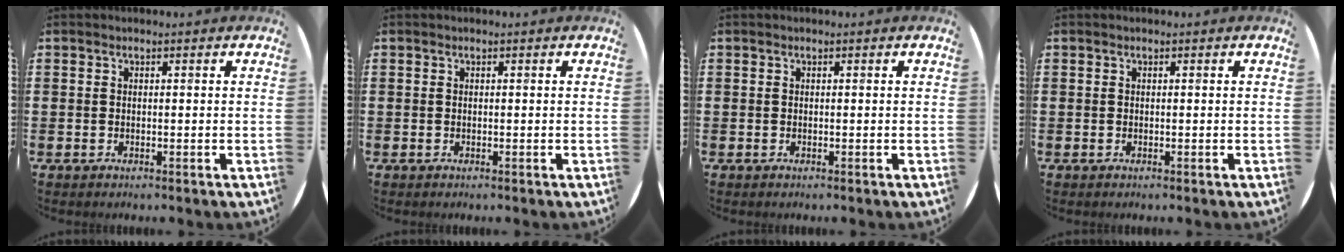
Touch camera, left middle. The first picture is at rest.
{"total": 0.0}
{"total": 0.0}
{"total": 0.0}